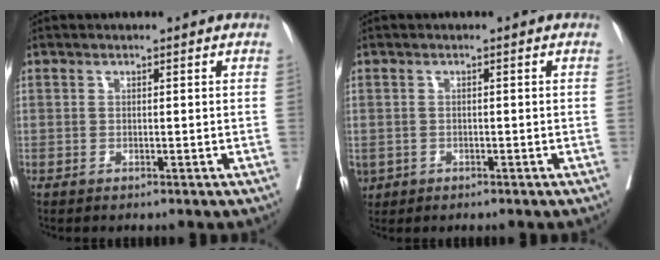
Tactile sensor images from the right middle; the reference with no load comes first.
{"total": 2.5, "force": [-0.9, 2.0, 1.1], "torque": [-0.028, -0.002, -0.012]}